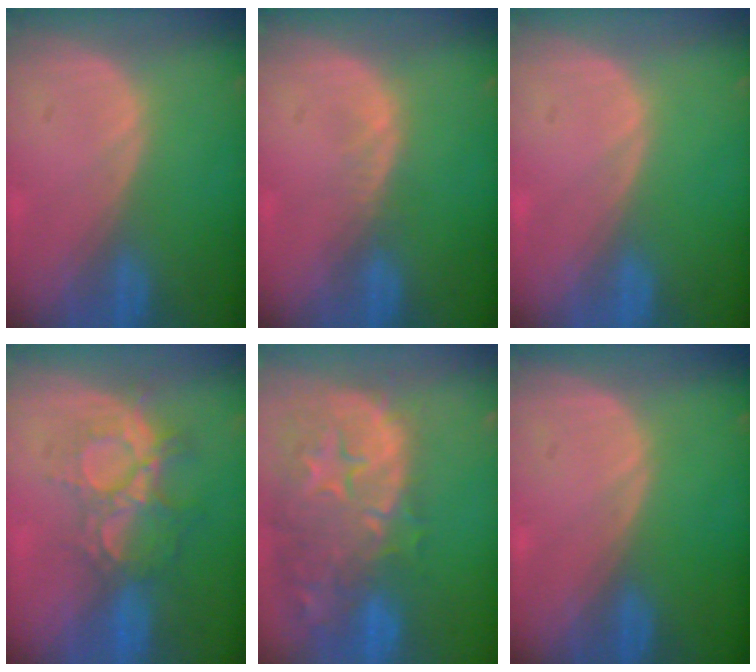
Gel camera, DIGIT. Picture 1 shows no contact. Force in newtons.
{"total": 1.1, "press": 1.1, "slide": 0.3}
{"total": 0.0}
{"total": 9.2, "press": 7.8, "slide": 4.8}
{"total": 15.2, "press": 12.0, "slide": 9.3}
{"total": 0.0}